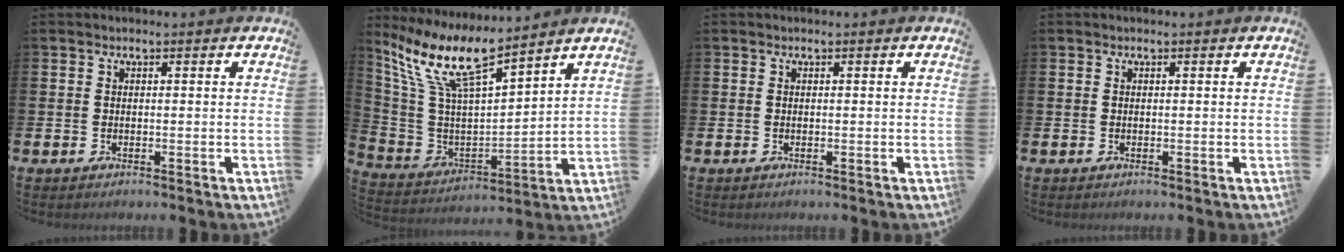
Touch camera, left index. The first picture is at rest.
{"total": 10.5, "force": [8.6, 2.1, 5.8], "torque": [-0.149, -0.046, 0.147]}
{"total": 0.0}
{"total": 0.0}